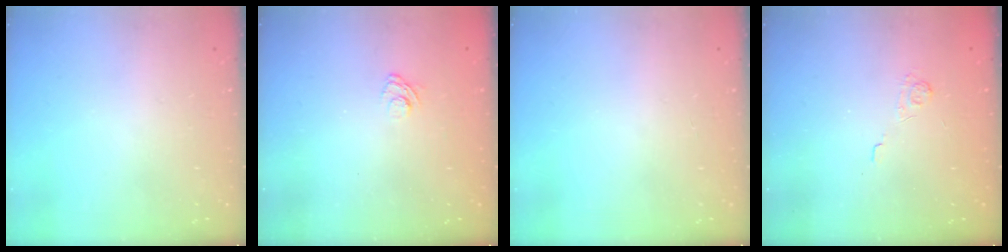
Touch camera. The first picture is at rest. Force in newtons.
{"total": 3.0, "press": 2.6, "slide": 1.4}
{"total": 0.0}
{"total": 2.0, "press": 1.4, "slide": 1.4}